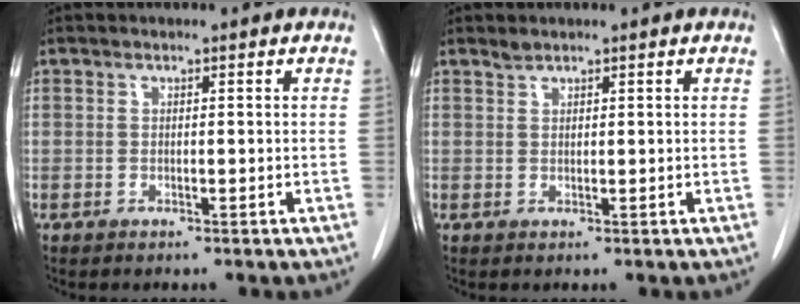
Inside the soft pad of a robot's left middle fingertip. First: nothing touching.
{"total": 0.8, "force": [0.8, 0.1, 0.1], "torque": [-0.006, 0.002, 0.019]}